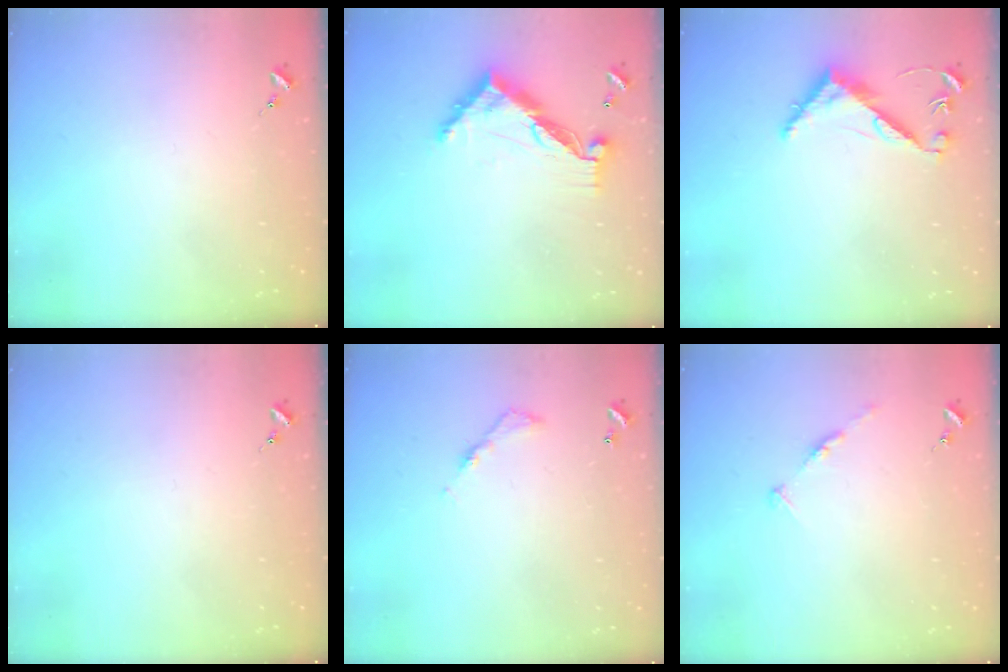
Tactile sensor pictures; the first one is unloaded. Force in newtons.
{"total": 11.5, "press": 11.5, "slide": 1.0}
{"total": 7.7, "press": 7.7, "slide": 0.5}
{"total": 0.0}
{"total": 4.9, "press": 4.9, "slide": 0.4}
{"total": 4.9, "press": 4.9, "slide": 0.5}